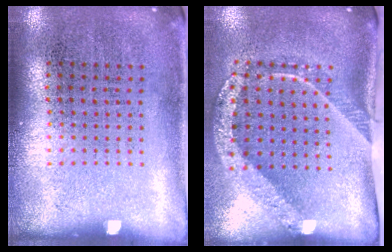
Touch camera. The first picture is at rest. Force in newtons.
{"total": 2.4, "press": 1.7, "slide": 1.7}